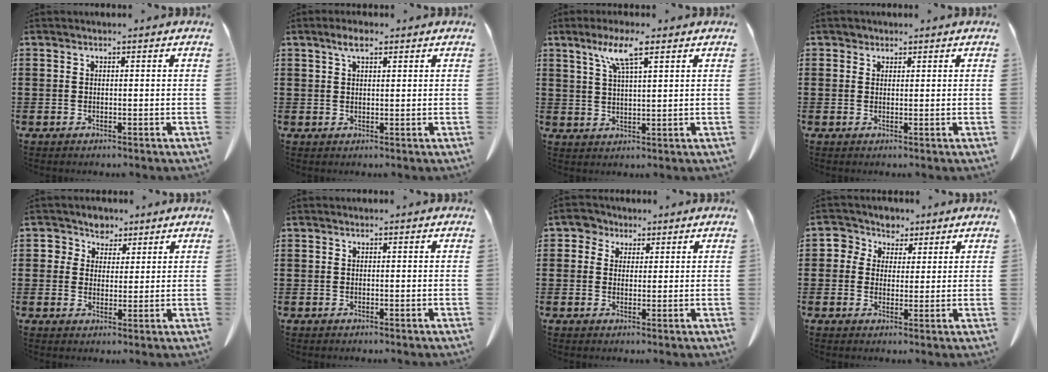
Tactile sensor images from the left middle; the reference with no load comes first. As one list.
[{"total": 2.8, "force": [1.7, 0.8, 2.0], "torque": [-0.043, 0.006, 0.029]}, {"total": 6.5, "force": [3.9, 1.1, 5.2], "torque": [-0.111, 0.006, 0.065]}, {"total": 1.1, "force": [0.8, 0.7, 0.0], "torque": [-0.003, 0.003, 0.017]}, {"total": 4.0, "force": [2.4, 3.2, 0.4], "torque": [-0.020, 0.005, 0.040]}, {"total": 0.0}, {"total": 3.0, "force": [2.0, 2.2, 0.7], "torque": [-0.017, 0.008, 0.035]}, {"total": 3.7, "force": [1.7, 3.3, 0.3], "torque": [-0.028, 0.006, 0.027]}]